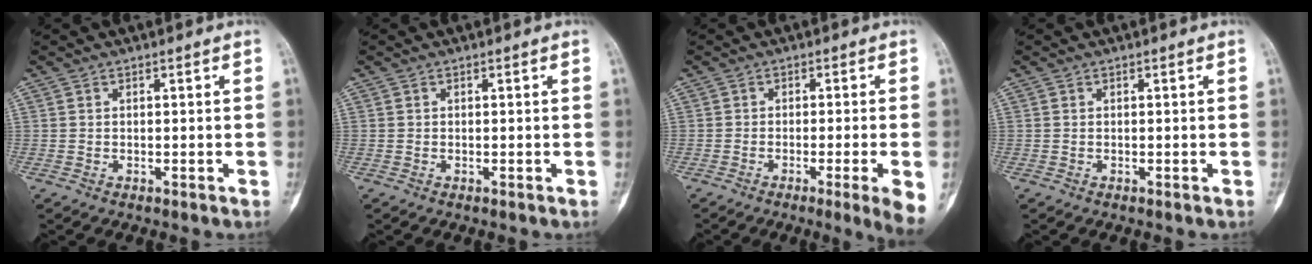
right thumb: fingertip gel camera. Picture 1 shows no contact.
{"total": 0.0}
{"total": 6.5, "force": [-2.7, -0.5, 5.9], "torque": [-0.092, -0.009, -0.042]}
{"total": 0.0}